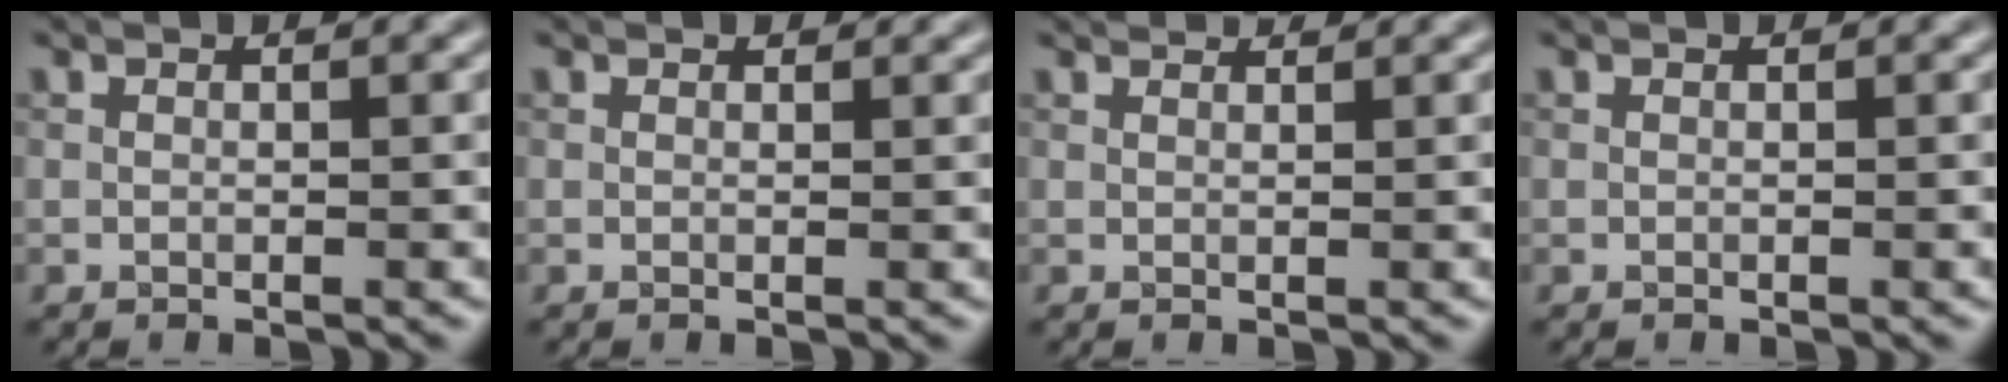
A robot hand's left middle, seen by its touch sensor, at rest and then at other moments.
{"total": 0.7, "force": [0.6, 0.3, 0.2], "torque": [-0.004, -0.002, 0.008]}
{"total": 2.4, "force": [2.2, 0.4, 0.9], "torque": [-0.017, -0.004, 0.022]}
{"total": 0.0}